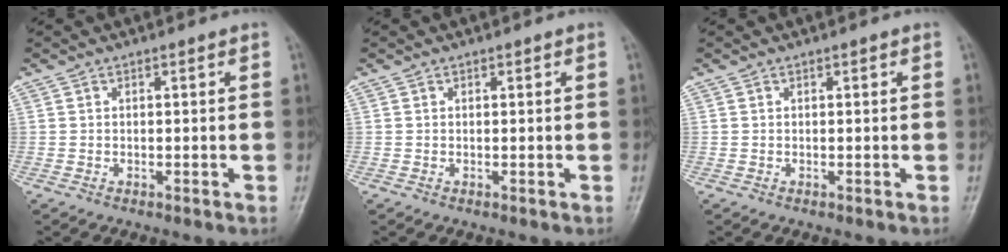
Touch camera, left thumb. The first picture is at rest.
{"total": 0.0}
{"total": 0.0}